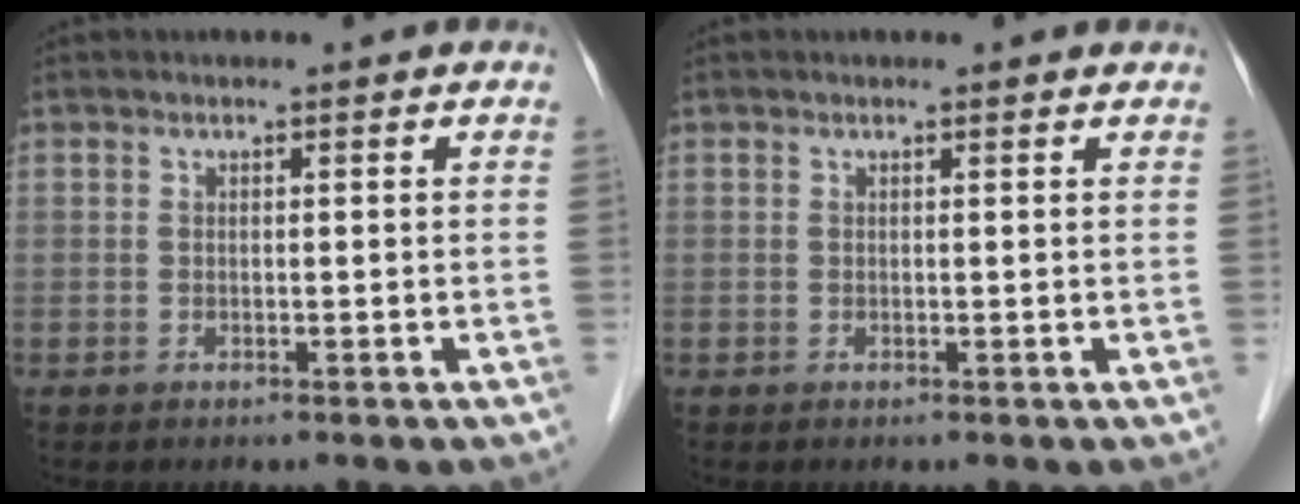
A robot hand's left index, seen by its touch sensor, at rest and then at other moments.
{"total": 0.8, "force": [0.8, 0.1, 0.1], "torque": [-0.011, -0.003, 0.006]}